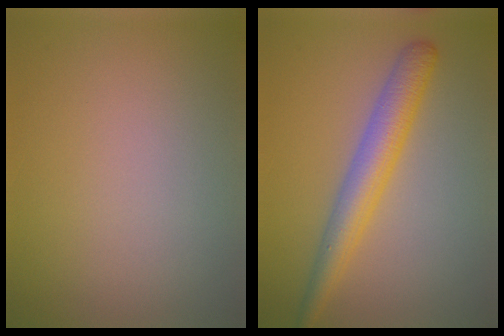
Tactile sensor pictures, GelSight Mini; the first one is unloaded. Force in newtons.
{"total": 4.3, "press": 4.3, "slide": 0.1}